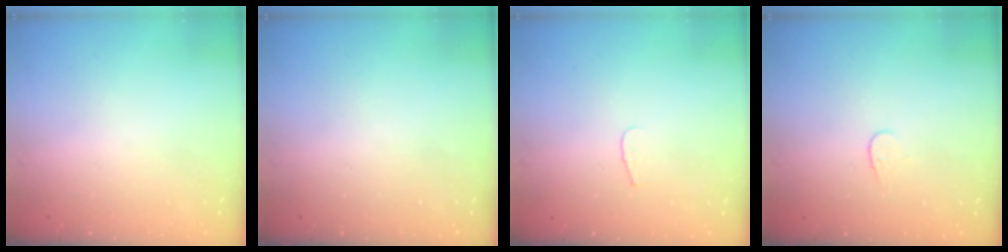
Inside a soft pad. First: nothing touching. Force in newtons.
{"total": 0.0}
{"total": 3.4, "press": 3.4, "slide": 0.3}
{"total": 3.8, "press": 3.8, "slide": 0.3}